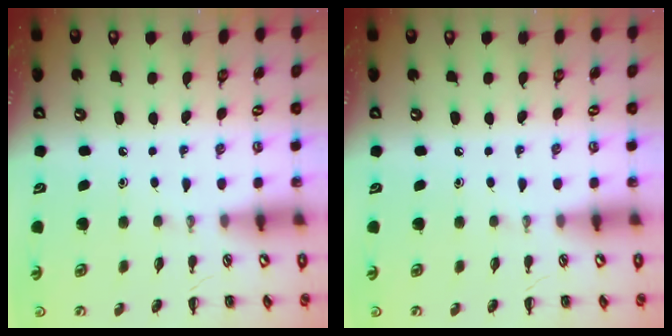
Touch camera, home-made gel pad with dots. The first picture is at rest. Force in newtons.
{"total": 0.0}